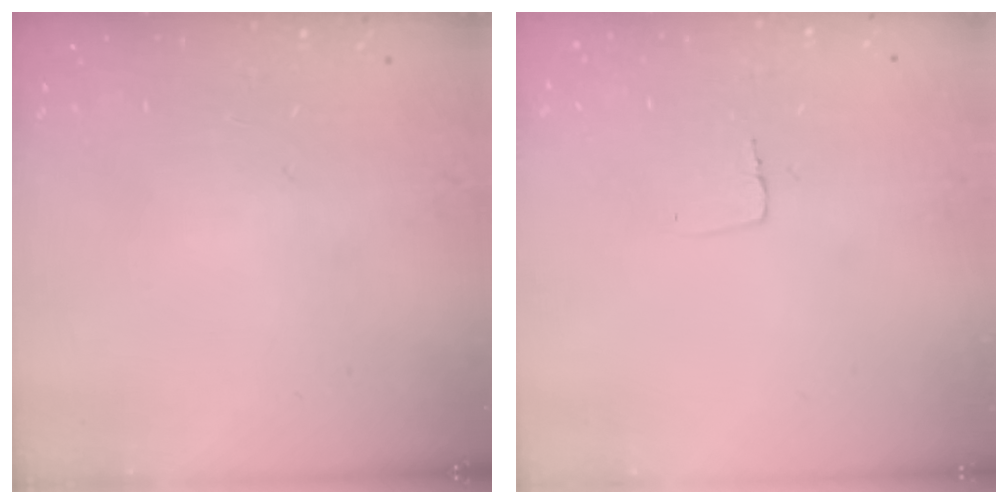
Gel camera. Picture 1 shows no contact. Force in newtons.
{"total": 2.7, "press": 2.7, "slide": 0.1}